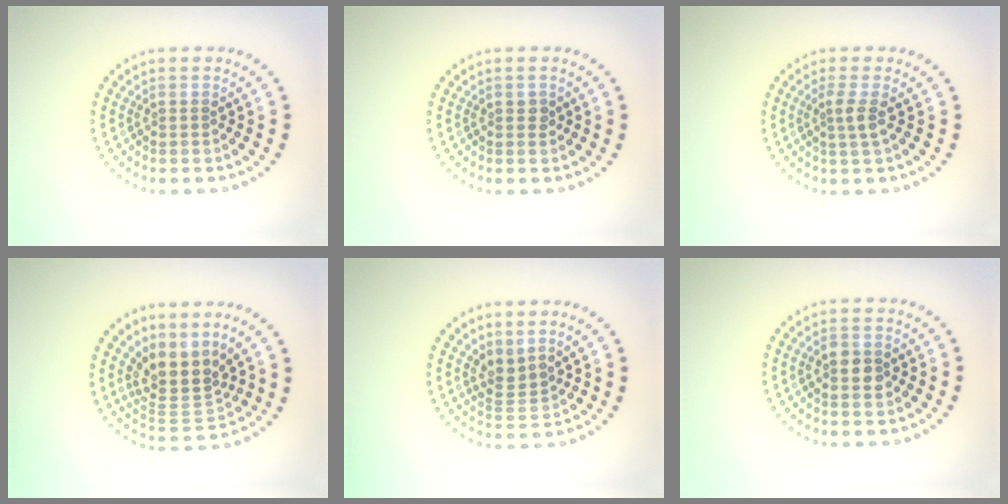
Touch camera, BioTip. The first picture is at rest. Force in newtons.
{"total": 0.8, "press": 0.8, "slide": 0.3}
{"total": 1.8, "press": 1.3, "slide": 1.2}
{"total": 4.1, "press": 3.1, "slide": 2.8}
{"total": 2.3, "press": 1.5, "slide": 1.7}
{"total": 2.6, "press": 2.6, "slide": 0.1}